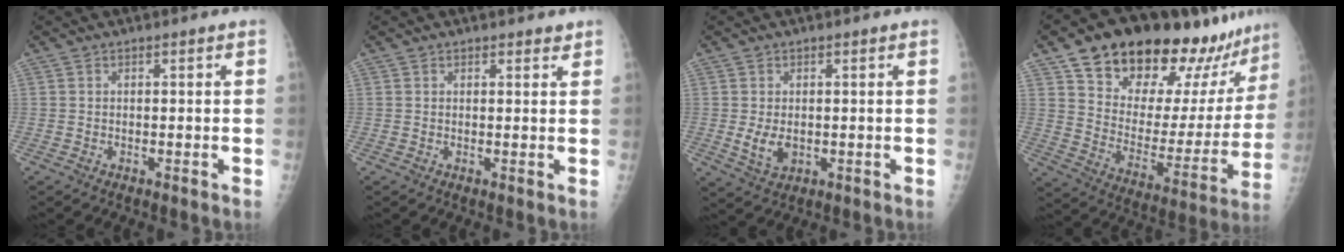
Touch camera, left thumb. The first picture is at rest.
{"total": 1.3, "force": [1.1, 0.6, 0.3], "torque": [0.008, -0.007, 0.011]}
{"total": 4.2, "force": [-0.3, 2.8, 3.1], "torque": [-0.051, -0.009, 0.005]}
{"total": 26.9, "force": [20.7, 10.5, 13.7], "torque": [-0.167, -0.085, 0.305]}